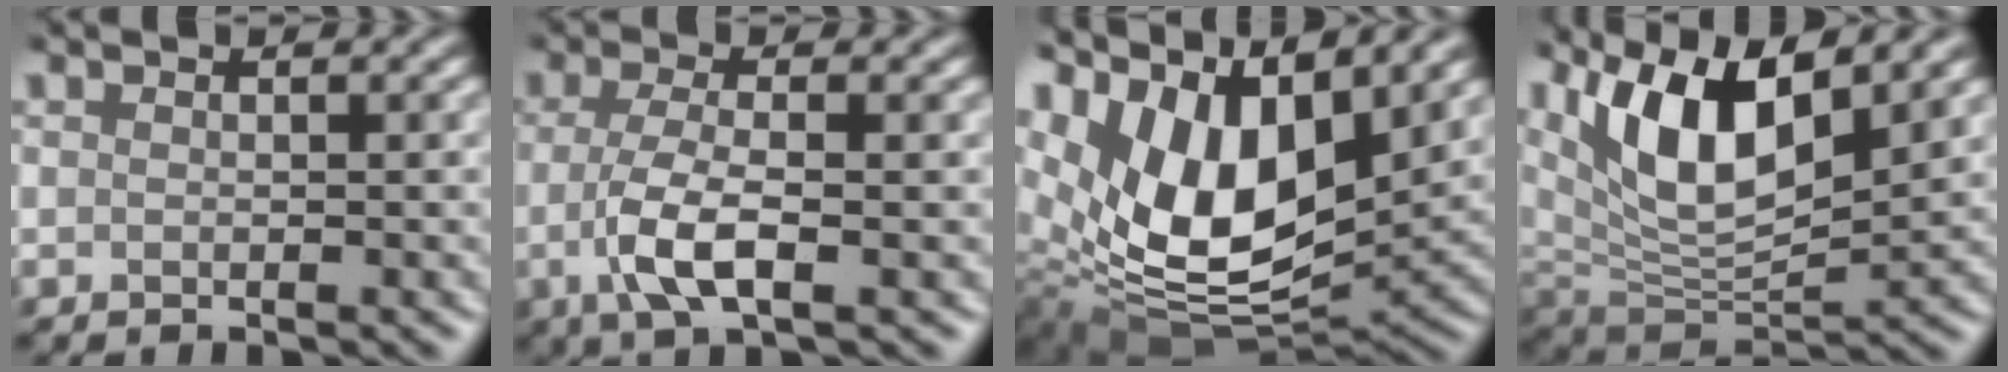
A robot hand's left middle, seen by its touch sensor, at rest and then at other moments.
{"total": 4.2, "force": [-1.1, 1.2, 3.9], "torque": [-0.087, 0.006, -0.026]}
{"total": 13.1, "force": [5.4, 6.9, 9.7], "torque": [-0.189, 0.004, 0.101]}
{"total": 9.7, "force": [5.0, 3.7, 7.5], "torque": [-0.143, -0.003, 0.091]}